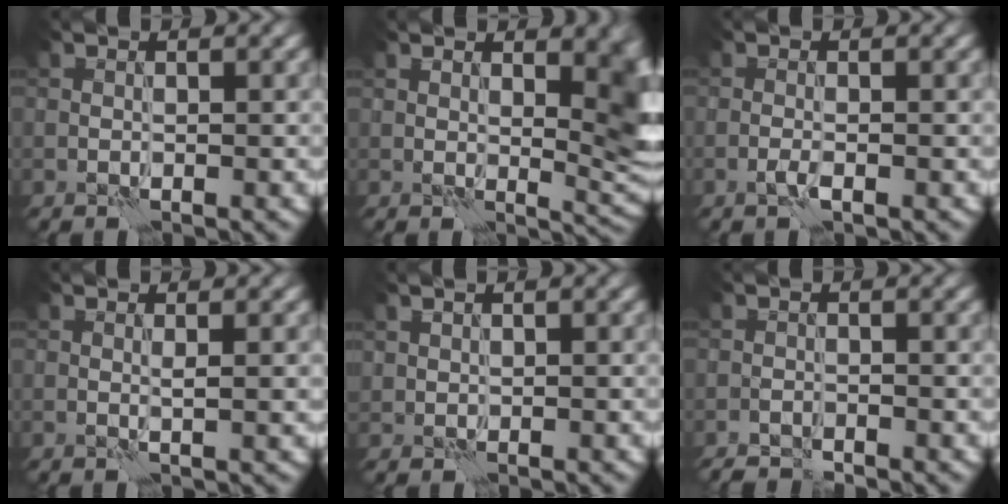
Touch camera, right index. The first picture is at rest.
{"total": 7.4, "force": [2.0, 3.7, 6.1], "torque": [-0.070, -0.010, 0.036]}
{"total": 1.0, "force": [-0.5, 0.2, 0.8], "torque": [-0.018, 0.002, -0.013]}
{"total": 0.9, "force": [0.3, 0.0, 0.9], "torque": [-0.015, 0.001, 0.002]}
{"total": 0.7, "force": [0.6, 0.5, 0.0], "torque": [-0.002, 0.001, 0.012]}
{"total": 1.4, "force": [-1.4, 0.1, 0.3], "torque": [-0.010, 0.002, -0.028]}